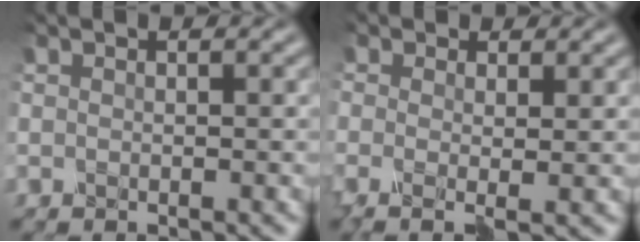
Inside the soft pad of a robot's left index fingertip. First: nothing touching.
{"total": 2.5, "force": [0.4, 1.0, 2.3], "torque": [-0.023, 0.010, -0.004]}